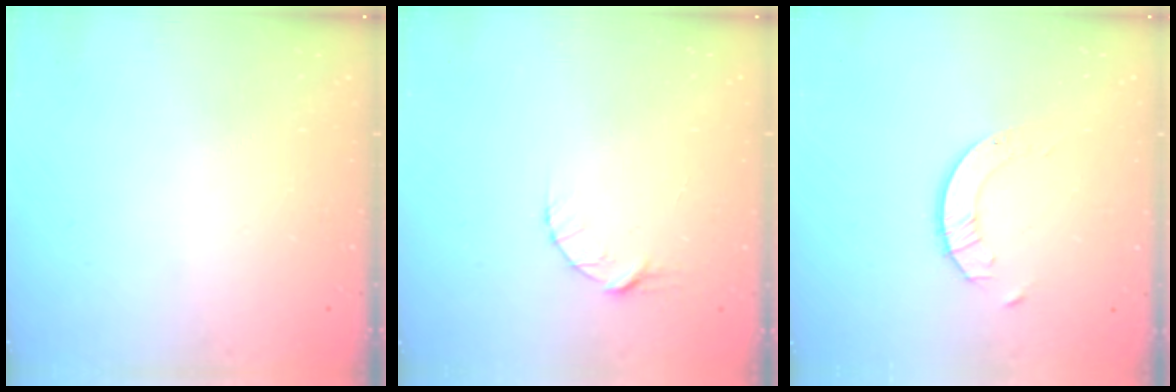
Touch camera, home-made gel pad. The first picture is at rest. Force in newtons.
{"total": 5.0, "press": 4.9, "slide": 0.7}
{"total": 2.1, "press": 2.1, "slide": 0.2}